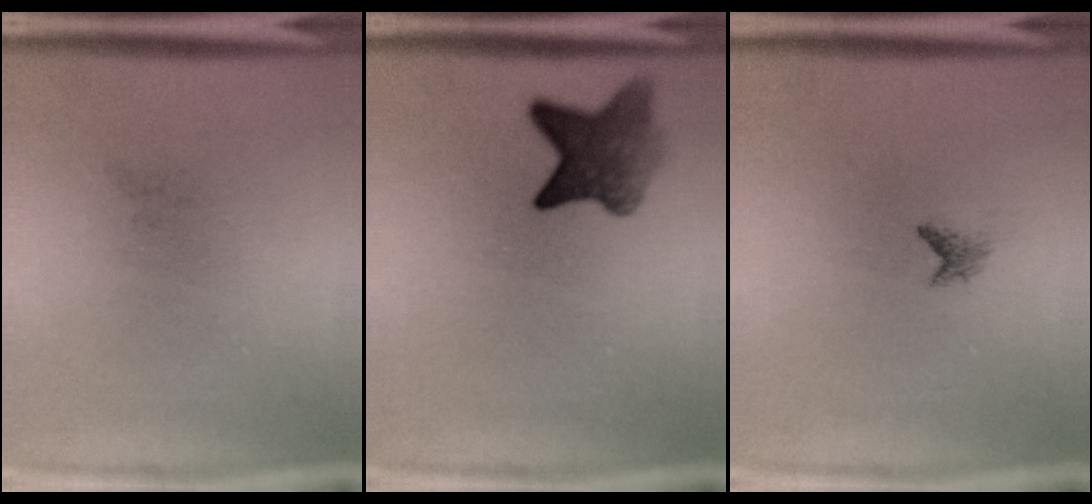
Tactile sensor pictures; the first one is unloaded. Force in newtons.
{"total": 6.2}
{"total": 0.8}